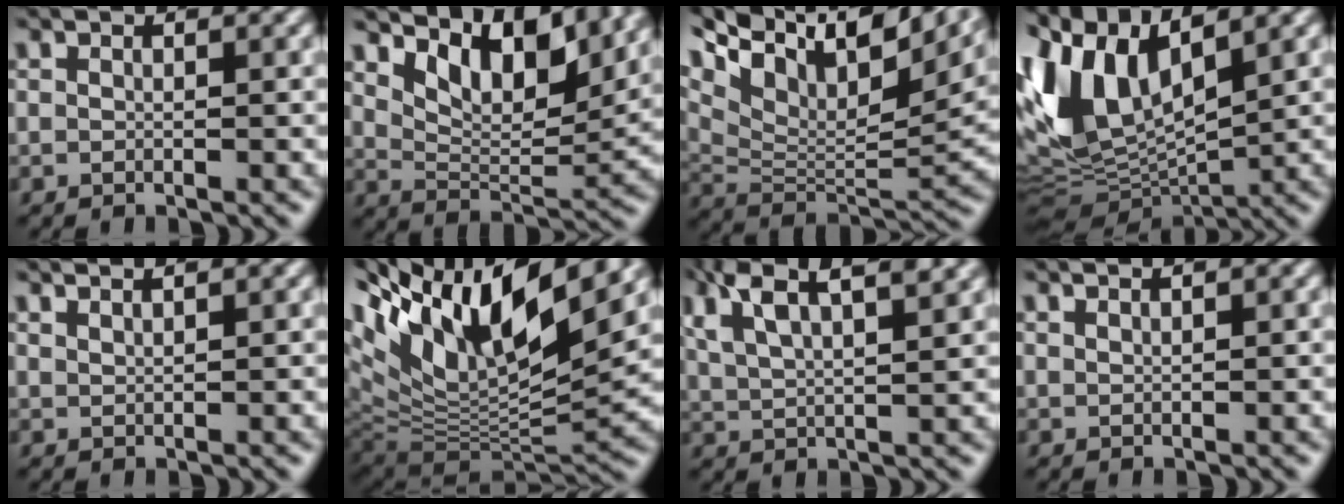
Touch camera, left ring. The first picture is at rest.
{"total": 7.7, "force": [4.6, 3.4, 5.1], "torque": [-0.087, 0.004, 0.082]}
{"total": 13.8, "force": [7.5, 6.7, 9.5], "torque": [-0.183, 0.043, 0.138]}
{"total": 8.7, "force": [3.3, 4.4, 6.8], "torque": [-0.150, 0.020, 0.063]}
{"total": 1.7, "force": [1.5, 0.5, 0.7], "torque": [0.000, 0.017, 0.008]}
{"total": 14.1, "force": [6.8, 4.8, 11.3], "torque": [-0.220, 0.033, 0.131]}
{"total": 7.3, "force": [4.3, 2.4, 5.4], "torque": [-0.111, 0.028, 0.071]}
{"total": 0.9, "force": [0.9, 0.2, 0.3], "torque": [0.002, 0.006, 0.006]}